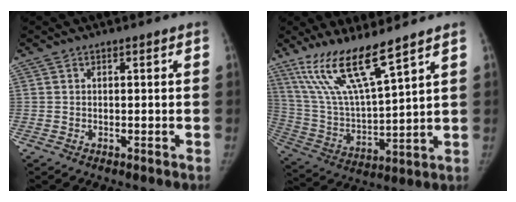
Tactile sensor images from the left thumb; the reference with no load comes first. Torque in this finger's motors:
{"motor_torque": [0.21, 0.12, 1.43, -1.34, 0.10]}